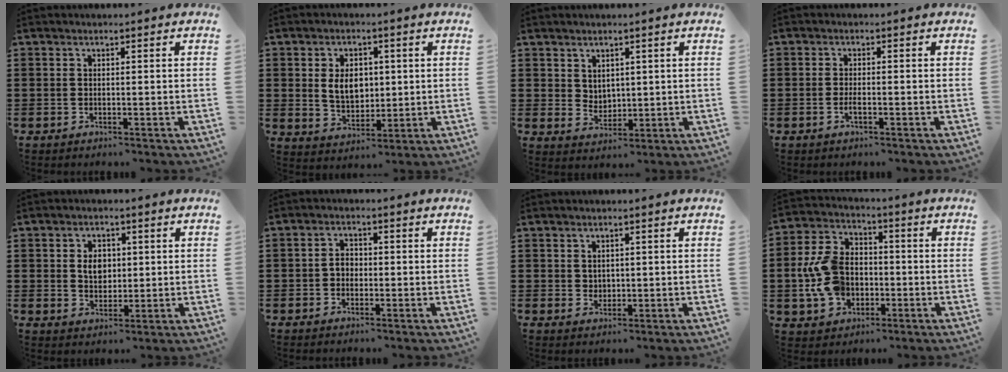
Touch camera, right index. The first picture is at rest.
{"total": 5.8, "force": [0.8, 4.2, 3.9], "torque": [-0.072, 0.008, 0.008]}
{"total": 3.2, "force": [2.3, 2.1, 0.3], "torque": [-0.008, -0.002, 0.043]}
{"total": 1.4, "force": [-0.6, 0.3, 1.3], "torque": [-0.025, -0.003, -0.010]}
{"total": 3.8, "force": [0.6, 2.8, 2.5], "torque": [-0.048, 0.009, 0.007]}
{"total": 2.2, "force": [-0.5, 1.6, 1.4], "torque": [-0.029, 0.005, -0.011]}
{"total": 1.7, "force": [0.9, 1.4, 0.3], "torque": [-0.010, 0.008, 0.016]}
{"total": 10.3, "force": [-1.0, 7.8, 6.6], "torque": [-0.177, 0.012, -0.022]}